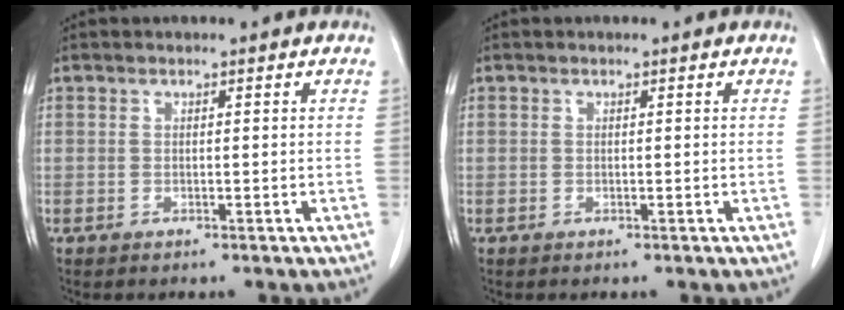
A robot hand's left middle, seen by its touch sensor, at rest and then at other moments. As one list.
[{"total": 0.0}]